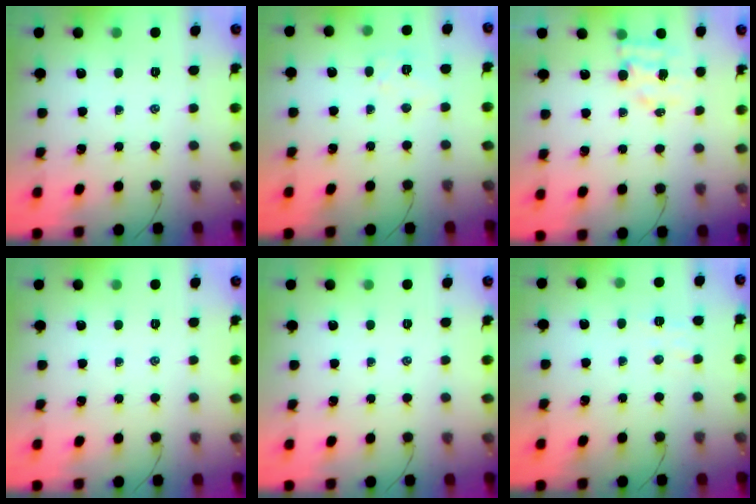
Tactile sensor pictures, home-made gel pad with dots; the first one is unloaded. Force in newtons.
{"total": 5.2, "press": 5.1, "slide": 0.9}
{"total": 4.7, "press": 4.7, "slide": 0.5}
{"total": 0.0}
{"total": 0.0}
{"total": 5.4, "press": 5.4, "slide": 0.9}